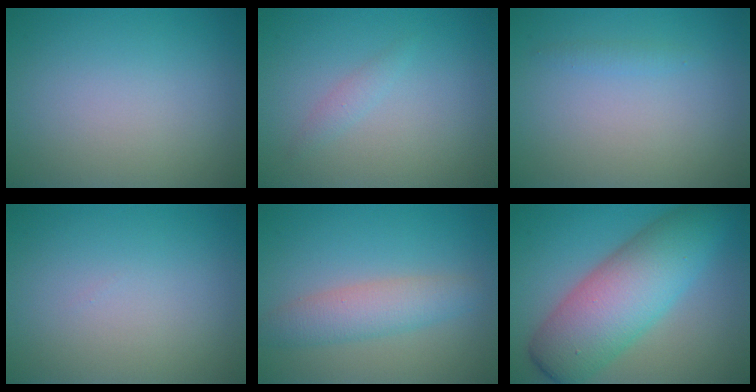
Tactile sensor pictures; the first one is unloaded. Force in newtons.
{"total": 0.9, "press": 0.9, "slide": 0.0}
{"total": 0.7, "press": 0.7, "slide": 0.0}
{"total": 0.0}
{"total": 3.5, "press": 3.5, "slide": 0.0}
{"total": 9.5, "press": 9.5, "slide": 0.3}